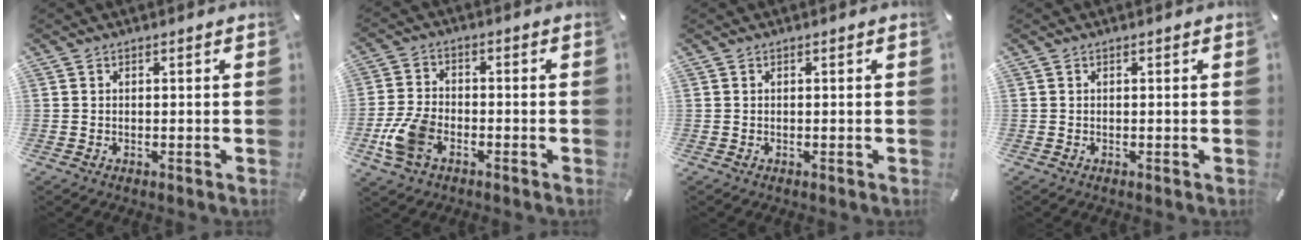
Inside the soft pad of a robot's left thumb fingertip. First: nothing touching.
{"total": 8.5, "force": [-3.7, 5.4, 5.5], "torque": [-0.129, 0.009, -0.070]}
{"total": 0.0}
{"total": 0.0}